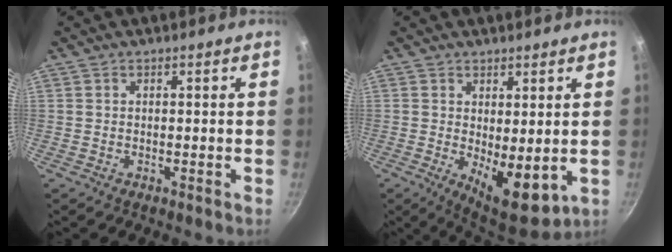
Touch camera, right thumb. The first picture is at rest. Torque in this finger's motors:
{"motor_torque": [-0.31, 0.57, -0.05, 0.03, 0.13]}